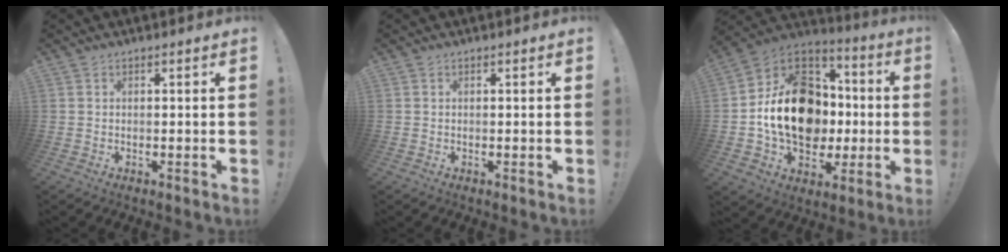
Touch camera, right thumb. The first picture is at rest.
{"total": 0.0}
{"total": 22.5, "force": [-1.3, 17.1, 14.6], "torque": [-0.224, 0.029, -0.001]}